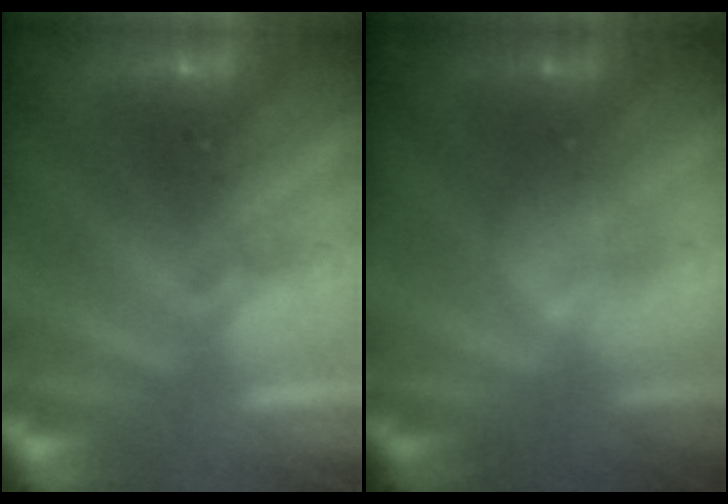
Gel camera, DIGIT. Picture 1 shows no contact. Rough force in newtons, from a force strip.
{"total": 2.4}